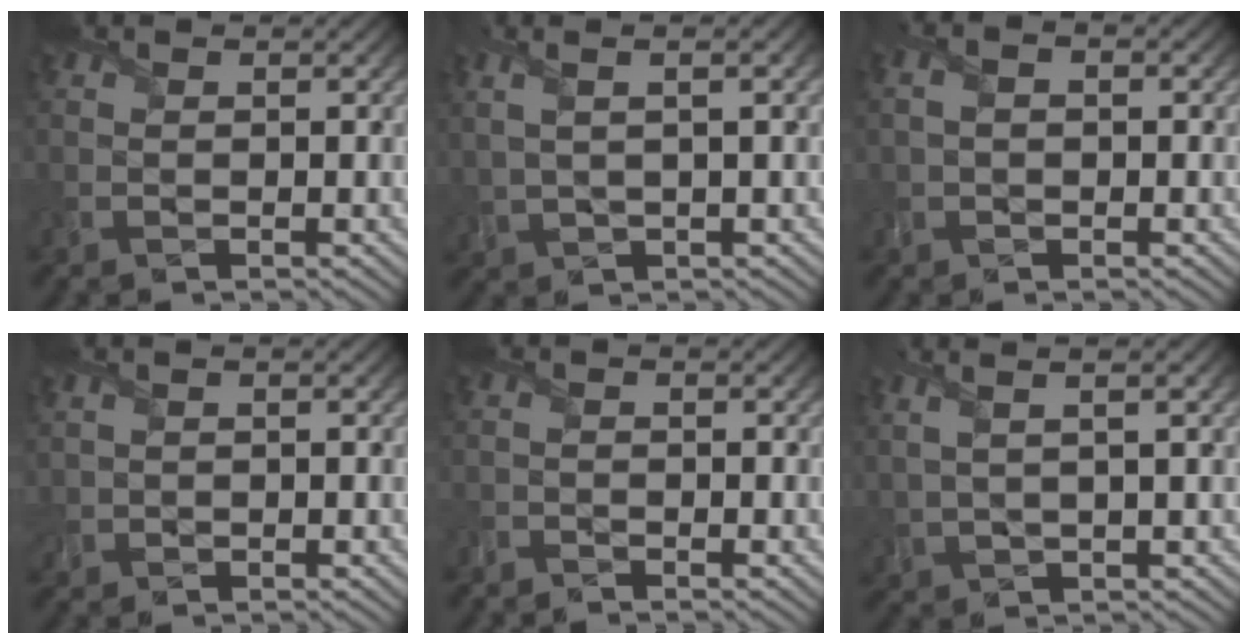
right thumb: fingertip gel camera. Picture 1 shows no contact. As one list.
[{"total": 5.4, "force": [1.8, 1.3, 4.9], "torque": [-0.081, 0.021, 0.021]}, {"total": 2.6, "force": [0.1, 1.6, 2.1], "torque": [-0.043, 0.005, 0.004]}, {"total": 0.6, "force": [-0.1, 0.6, 0.3], "torque": [-0.012, 0.001, 0.001]}, {"total": 1.8, "force": [-1.7, 0.1, 0.1], "torque": [-0.003, -0.002, -0.039]}, {"total": 5.9, "force": [2.3, 1.4, 5.3], "torque": [-0.085, 0.026, 0.027]}]